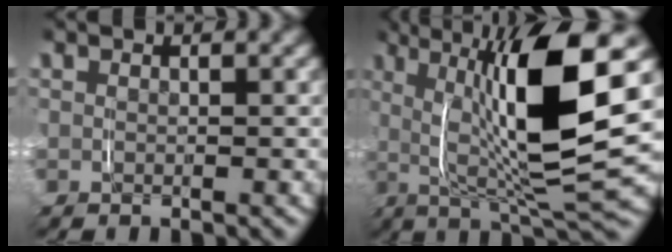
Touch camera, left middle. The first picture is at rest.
{"total": 13.5, "force": [2.1, 3.7, 12.8], "torque": [-0.202, 0.017, 0.025]}